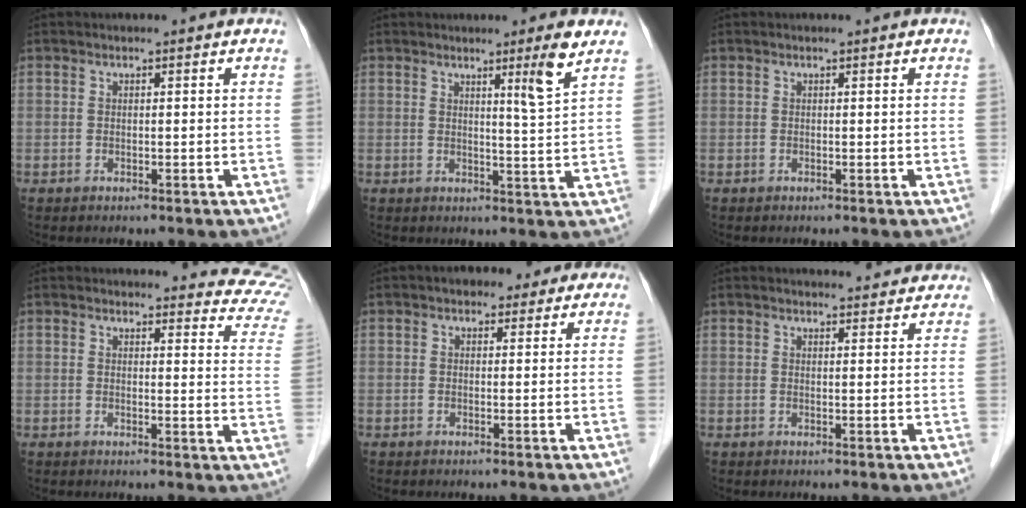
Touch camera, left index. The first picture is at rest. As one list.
[{"total": 4.7, "force": [2.8, -1.3, 3.5], "torque": [-0.052, -0.013, 0.049]}, {"total": 0.0}, {"total": 15.4, "force": [15.0, 2.6, 2.4], "torque": [0.011, -0.075, 0.127]}, {"total": 4.1, "force": [2.7, 2.6, 1.6], "torque": [-0.009, 0.023, 0.034]}, {"total": 8.0, "force": [7.5, 1.6, 2.0], "torque": [-0.015, 0.008, 0.078]}]